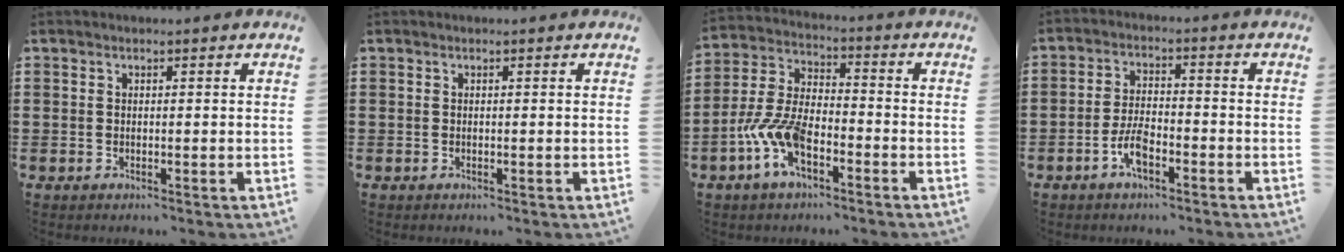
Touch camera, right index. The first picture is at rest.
{"total": 0.0}
{"total": 8.9, "force": [-4.2, 4.0, 6.8], "torque": [-0.177, -0.009, -0.084]}
{"total": 5.1, "force": [-2.6, 1.8, 4.0], "torque": [-0.094, -0.003, -0.054]}